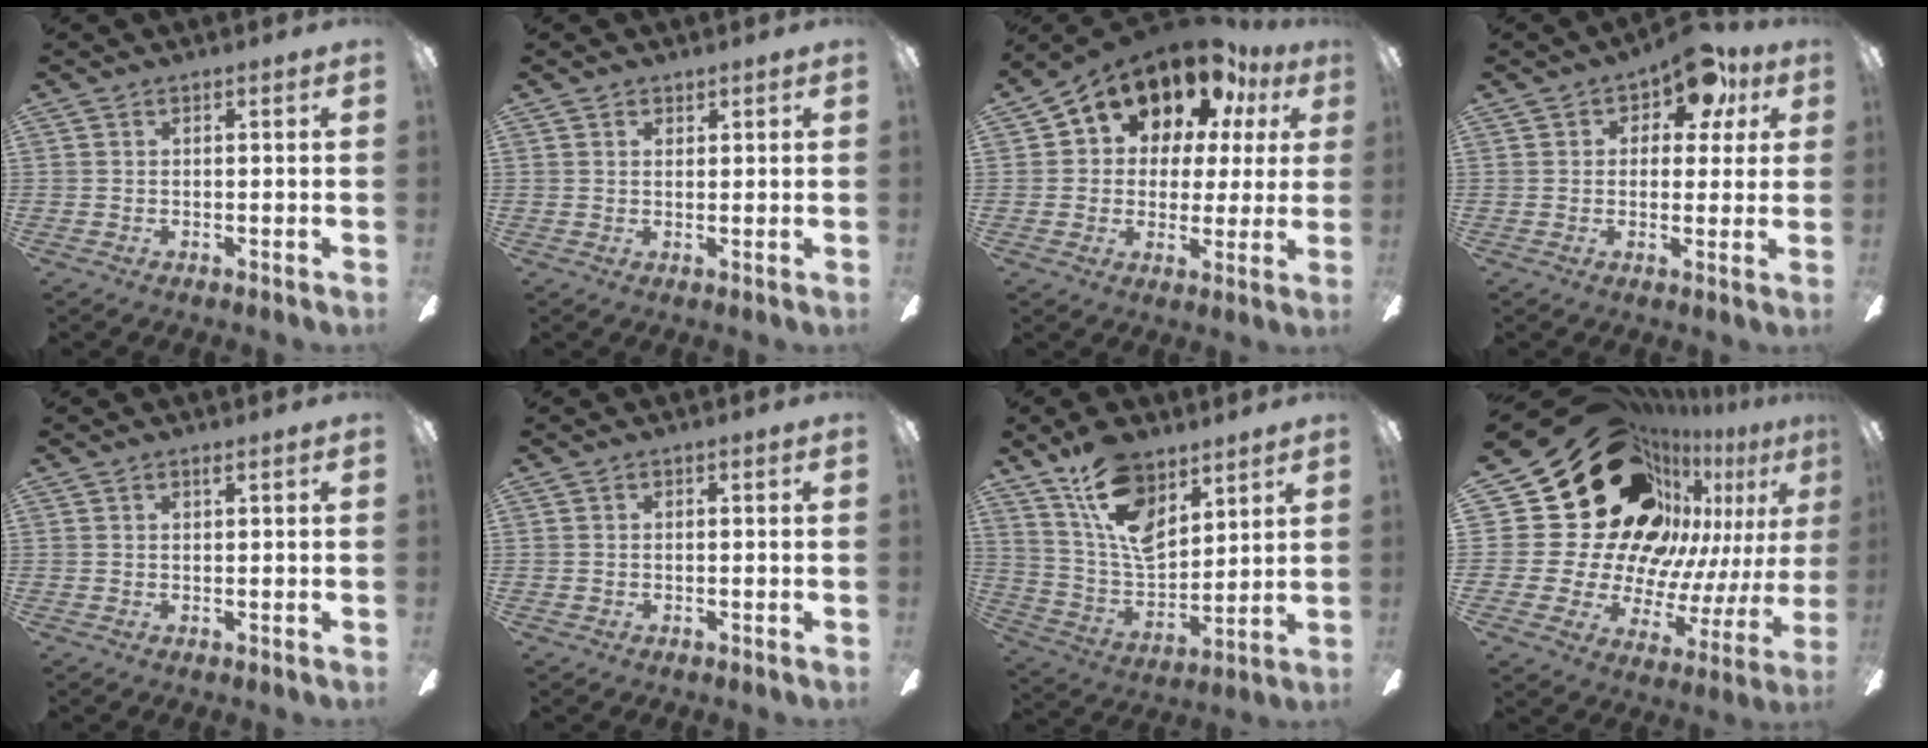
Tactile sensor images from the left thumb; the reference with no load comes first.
{"total": 1.3, "force": [0.9, 0.8, 0.2], "torque": [0.002, -0.002, 0.016]}
{"total": 13.8, "force": [10.0, 7.7, 5.7], "torque": [-0.112, -0.064, 0.178]}
{"total": 10.8, "force": [6.1, 6.2, 6.5], "torque": [-0.078, -0.023, 0.102]}
{"total": 0.7, "force": [0.4, 0.2, 0.5], "torque": [-0.011, 0.004, 0.007]}
{"total": 0.7, "force": [-0.2, 0.6, 0.2], "torque": [-0.003, 0.004, -0.005]}
{"total": 15.4, "force": [10.0, 8.0, 8.6], "torque": [-0.174, -0.044, 0.187]}
{"total": 33.6, "force": [15.8, 21.8, 20.1], "torque": [-0.328, -0.130, 0.347]}